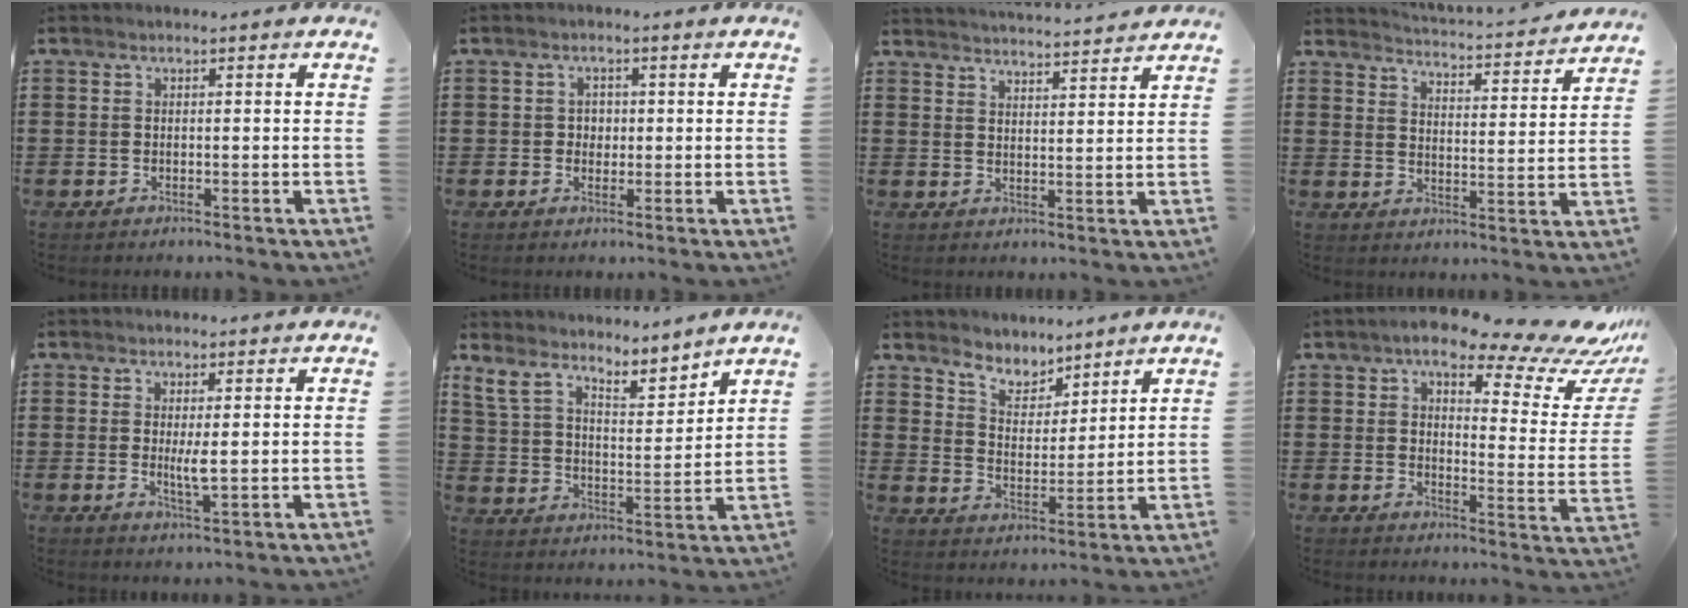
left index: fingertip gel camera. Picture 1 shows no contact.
{"total": 1.7, "force": [0.1, 1.6, 0.5], "torque": [-0.009, 0.005, -0.002]}
{"total": 3.4, "force": [3.3, -0.5, -0.1], "torque": [-0.009, -0.024, 0.058]}
{"total": 3.4, "force": [3.4, -0.4, 0.2], "torque": [-0.019, -0.038, 0.050]}
{"total": 3.2, "force": [0.4, 0.5, 3.1], "torque": [-0.052, -0.006, 0.005]}
{"total": 6.2, "force": [5.7, 1.2, 2.1], "torque": [-0.067, -0.041, 0.097]}
{"total": 5.2, "force": [4.8, 2.0, 0.4], "torque": [-0.036, -0.021, 0.086]}
{"total": 11.7, "force": [9.1, 3.1, 6.7], "torque": [-0.117, -0.052, 0.149]}